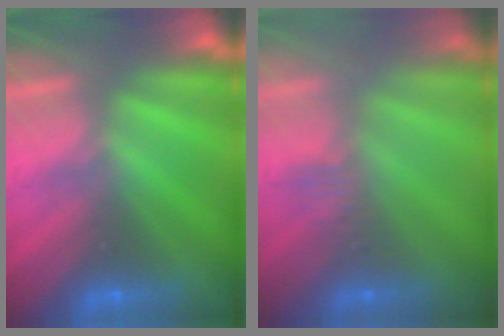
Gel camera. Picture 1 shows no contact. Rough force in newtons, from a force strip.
{"total": 3.2}